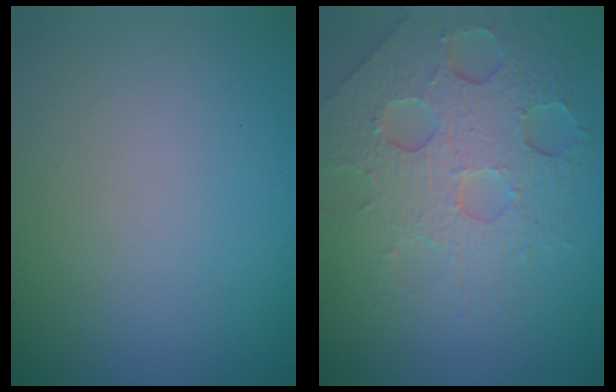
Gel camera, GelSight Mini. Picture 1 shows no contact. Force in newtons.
{"total": 7.3, "press": 5.0, "slide": 5.3}